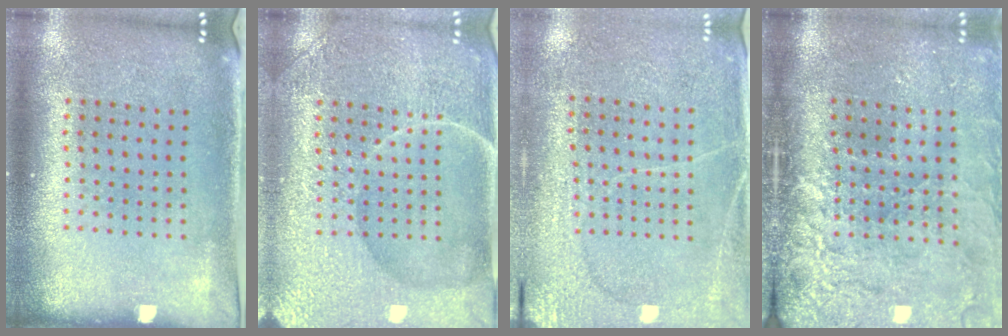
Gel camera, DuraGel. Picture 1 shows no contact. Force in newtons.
{"total": 4.3, "press": 4.2, "slide": 0.5}
{"total": 2.8, "press": 2.7, "slide": 0.7}
{"total": 4.5, "press": 3.6, "slide": 2.7}